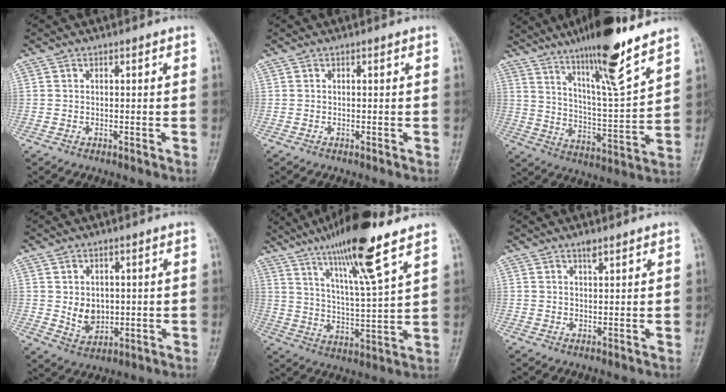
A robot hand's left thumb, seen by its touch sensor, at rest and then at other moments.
{"total": 0.0}
{"total": 17.3, "force": [12.4, 1.5, 11.9], "torque": [-0.185, -0.069, 0.209]}
{"total": 5.7, "force": [0.5, 4.5, 3.4], "torque": [-0.033, -0.010, 0.022]}
{"total": 16.1, "force": [10.7, 1.3, 12.0], "torque": [-0.202, -0.052, 0.186]}
{"total": 1.6, "force": [1.3, 0.4, 1.0], "torque": [-0.011, -0.007, 0.021]}